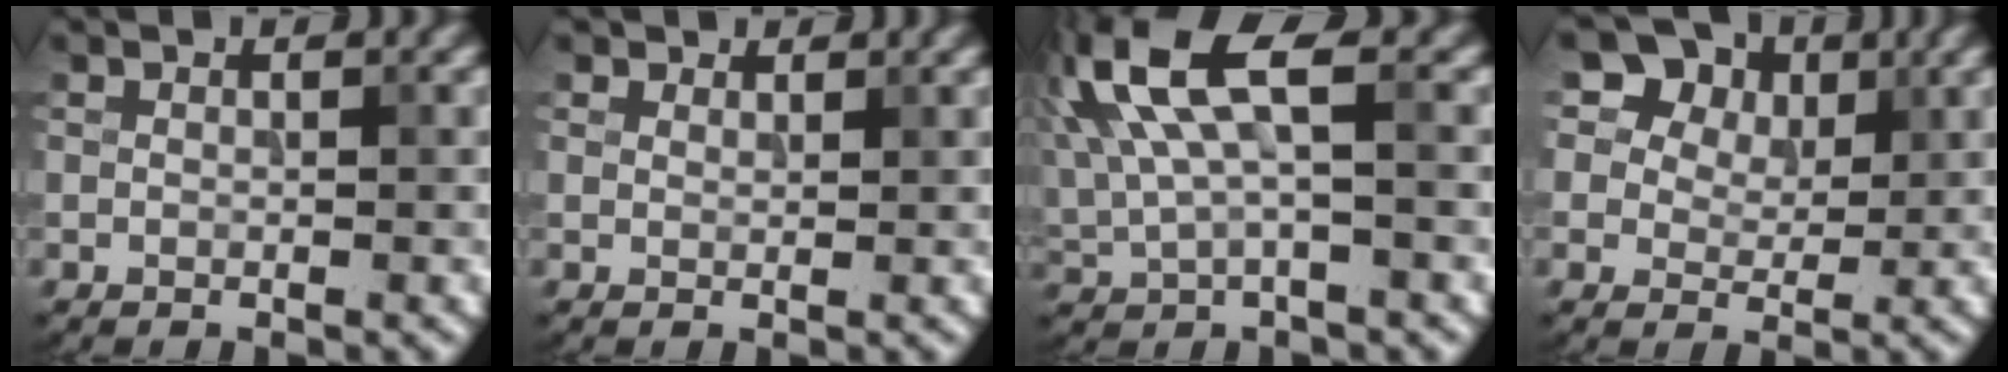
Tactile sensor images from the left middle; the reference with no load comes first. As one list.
[{"total": 1.4, "force": [1.2, 0.6, 0.2], "torque": [-0.007, -0.004, 0.013]}, {"total": 7.5, "force": [2.4, 2.6, 6.6], "torque": [-0.147, 0.013, 0.043]}, {"total": 11.8, "force": [7.0, 8.0, 5.1], "torque": [-0.107, 0.034, 0.099]}]